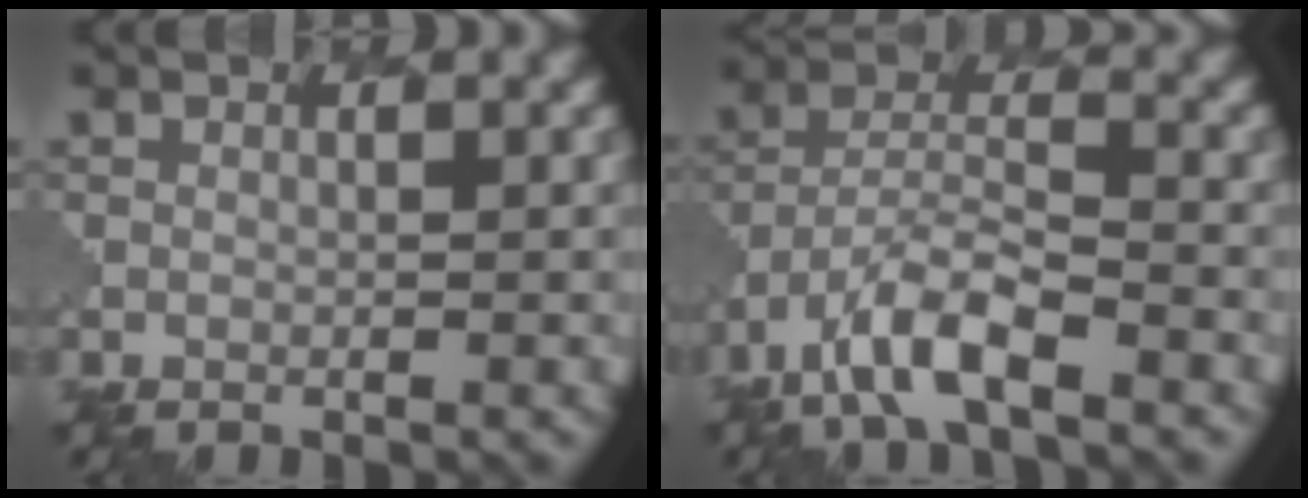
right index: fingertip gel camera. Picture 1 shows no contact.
{"total": 6.4, "force": [-4.2, 2.0, 4.3], "torque": [-0.080, 0.003, -0.082]}